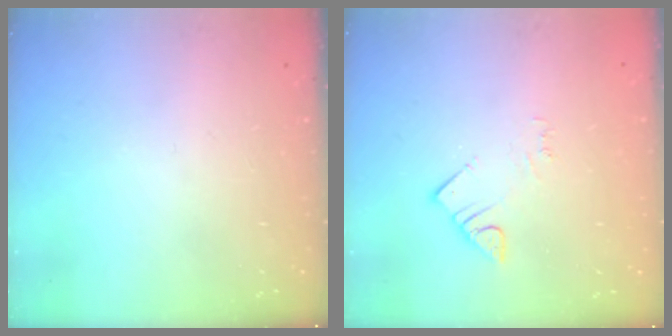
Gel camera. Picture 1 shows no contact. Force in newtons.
{"total": 2.8, "press": 2.8, "slide": 0.2}